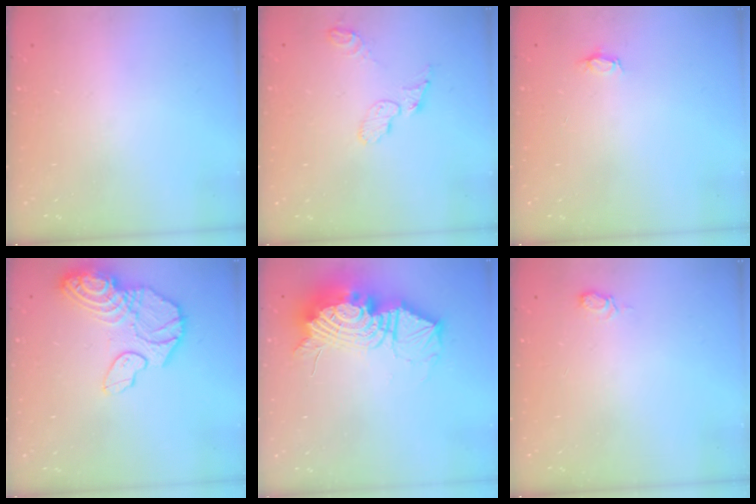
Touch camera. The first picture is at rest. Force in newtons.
{"total": 6.1, "press": 6.1, "slide": 0.3}
{"total": 2.8, "press": 2.8, "slide": 0.4}
{"total": 16.3, "press": 16.2, "slide": 1.9}
{"total": 21.9, "press": 21.8, "slide": 2.1}
{"total": 6.5, "press": 6.3, "slide": 1.6}